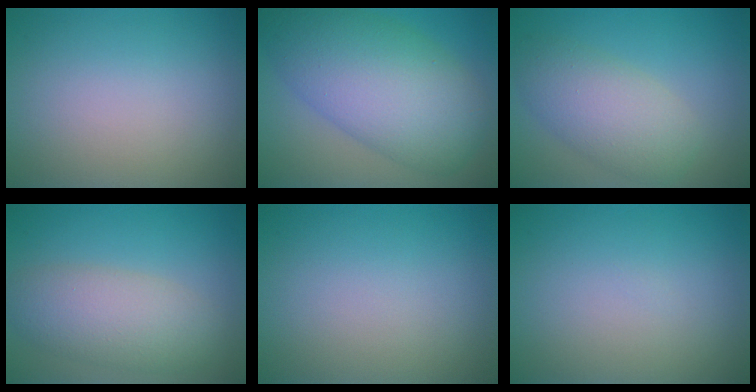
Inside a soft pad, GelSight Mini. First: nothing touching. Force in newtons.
{"total": 11.1, "press": 11.1, "slide": 0.1}
{"total": 5.1, "press": 5.1, "slide": 0.1}
{"total": 5.1, "press": 5.1, "slide": 0.3}
{"total": 0.0}
{"total": 0.0}